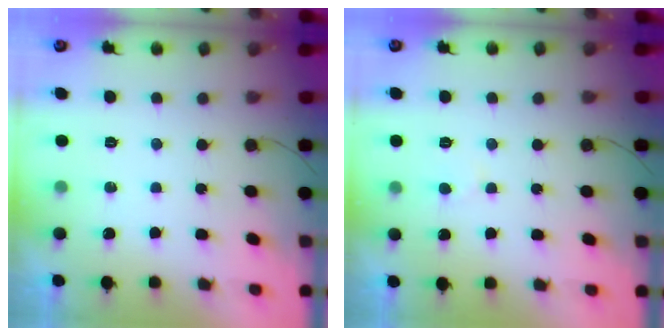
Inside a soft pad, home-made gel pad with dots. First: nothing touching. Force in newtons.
{"total": 2.5, "press": 2.5, "slide": 0.2}